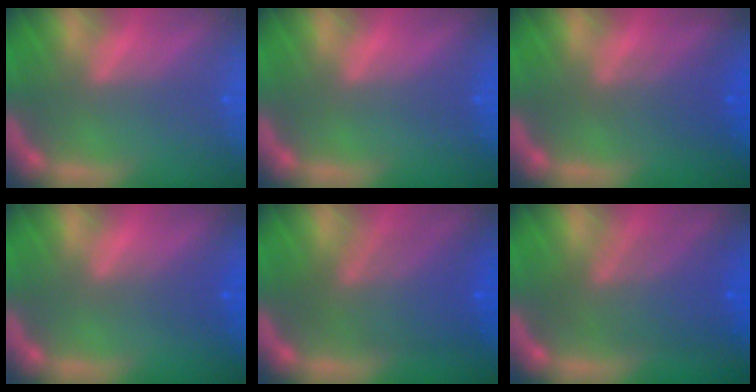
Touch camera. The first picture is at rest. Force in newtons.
{"total": 0.0}
{"total": 3.0}
{"total": 2.0}
{"total": 7.5}
{"total": 7.0}